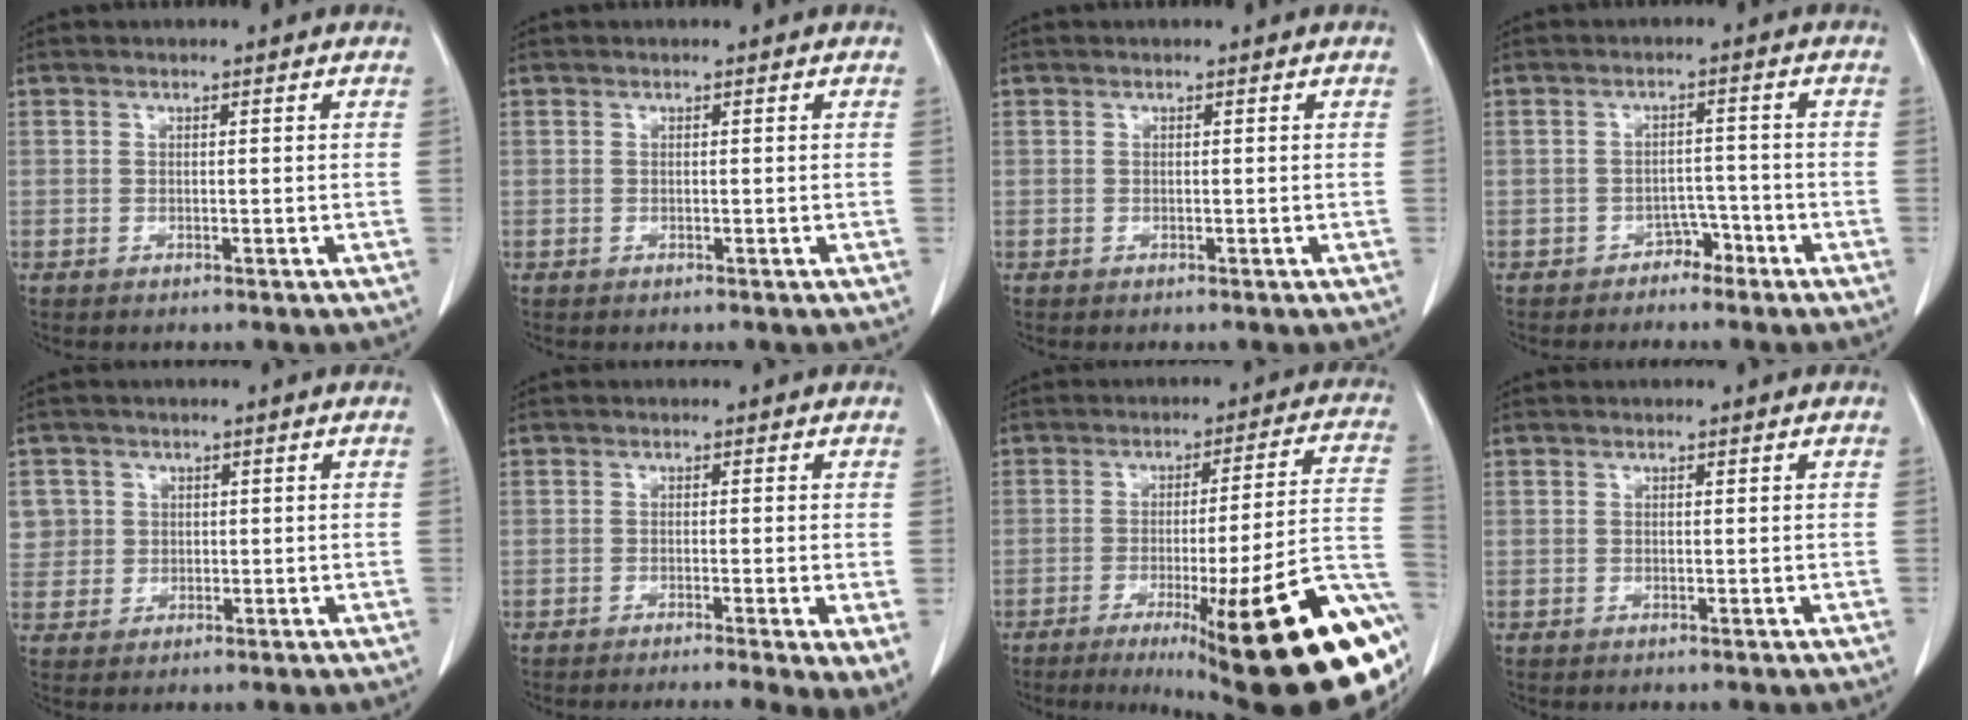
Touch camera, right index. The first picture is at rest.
{"total": 0.0}
{"total": 0.0}
{"total": 1.3, "force": [-0.9, 0.4, 0.8], "torque": [-0.013, 0.002, -0.013]}
{"total": 5.6, "force": [1.7, 5.3, 0.3], "torque": [0.001, 0.013, 0.042]}
{"total": 8.0, "force": [-5.1, 0.4, 6.1], "torque": [-0.067, -0.023, -0.080]}
{"total": 27.6, "force": [-13.1, 2.5, 24.2], "torque": [-0.210, -0.002, -0.189]}
{"total": 0.0}